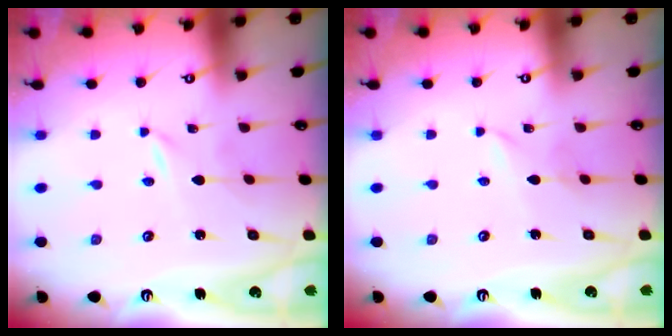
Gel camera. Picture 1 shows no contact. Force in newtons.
{"total": 1.6, "press": 1.5, "slide": 0.2}